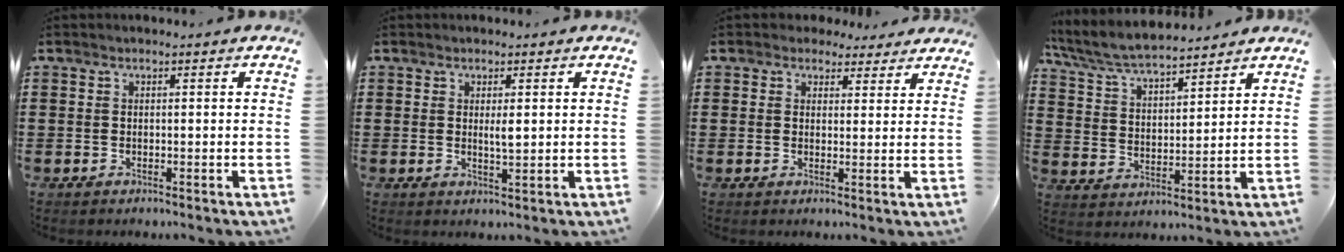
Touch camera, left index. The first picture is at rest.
{"total": 2.2, "force": [0.6, 0.4, 2.1], "torque": [-0.032, -0.002, 0.006]}
{"total": 3.0, "force": [2.5, 1.6, 0.5], "torque": [-0.011, 0.001, 0.044]}
{"total": 6.8, "force": [6.3, 0.6, 2.3], "torque": [-0.070, -0.031, 0.111]}